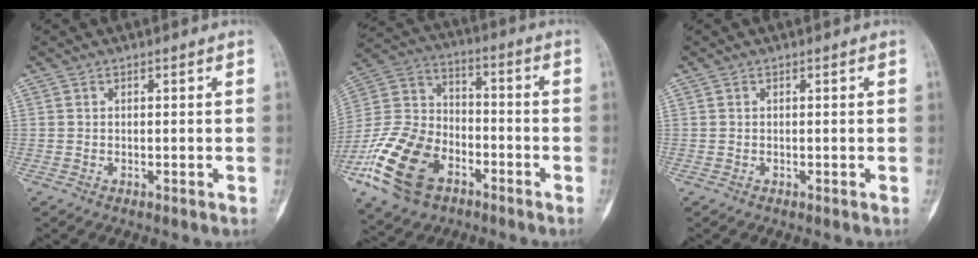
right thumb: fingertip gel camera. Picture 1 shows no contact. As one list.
[{"total": 19.6, "force": [-9.5, 12.4, 11.8], "torque": [-0.223, 0.054, -0.181]}, {"total": 0.0}]